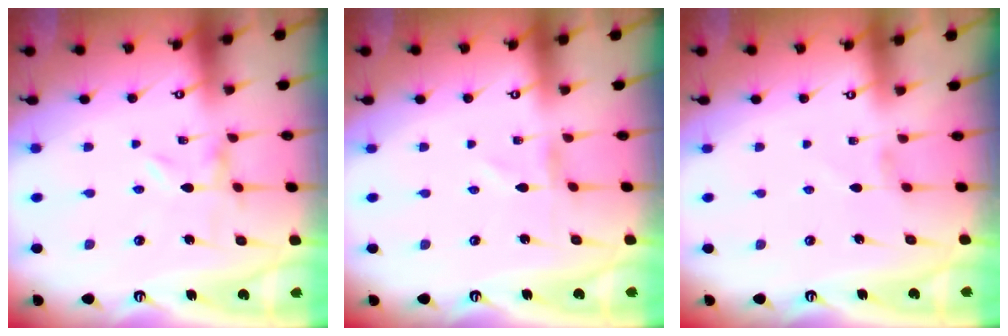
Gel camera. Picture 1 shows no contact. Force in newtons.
{"total": 0.0}
{"total": 0.0}